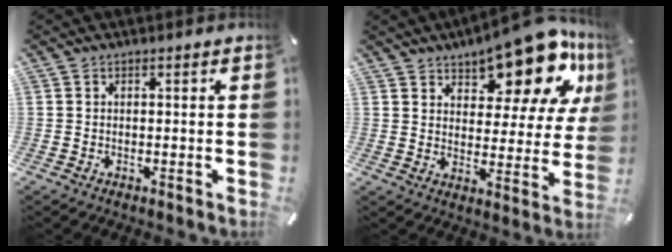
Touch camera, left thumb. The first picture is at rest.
{"total": 16.9, "force": [12.7, 7.2, 8.5], "torque": [-0.108, -0.099, 0.213]}